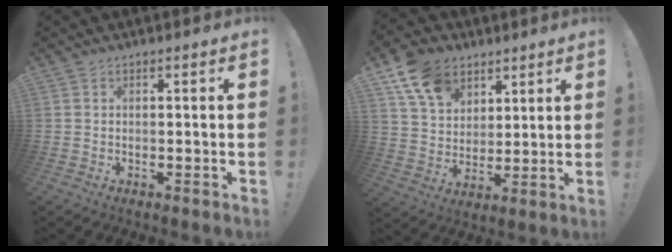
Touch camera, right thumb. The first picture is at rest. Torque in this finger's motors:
{"motor_torque": [0.02, 0.53, 0.17, 0.47, 0.05]}